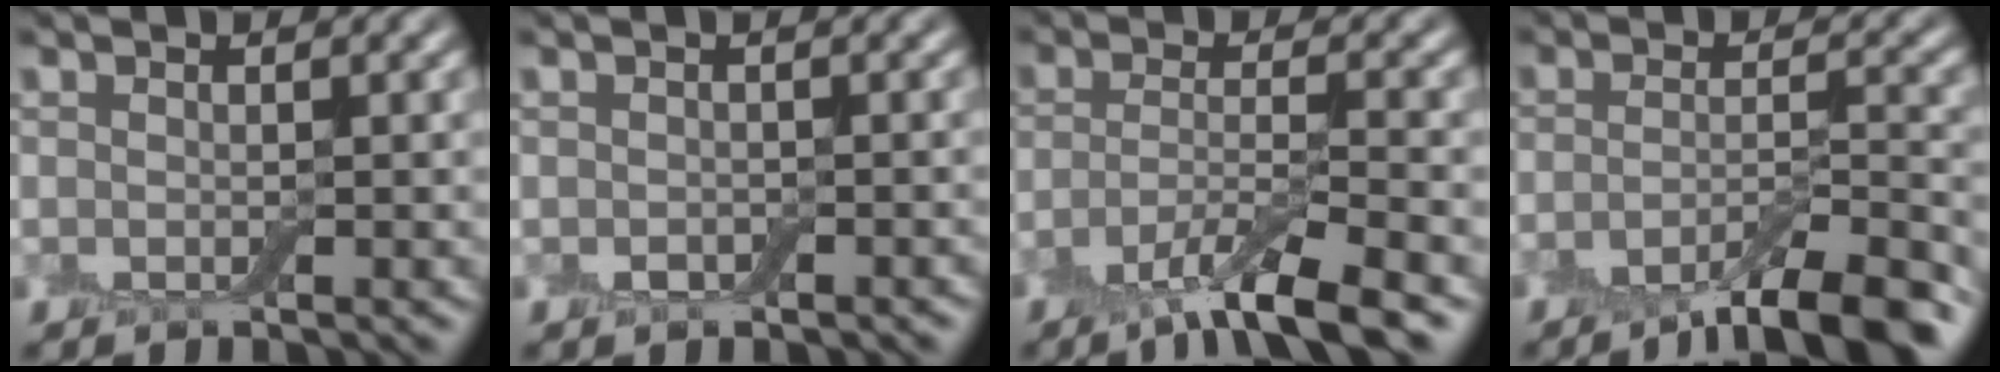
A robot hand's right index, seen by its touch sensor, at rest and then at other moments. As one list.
[{"total": 0.9, "force": [-0.5, 0.6, 0.5], "torque": [-0.010, -0.004, -0.008]}, {"total": 6.2, "force": [-3.7, 1.3, 4.8], "torque": [-0.078, -0.003, -0.074]}, {"total": 7.9, "force": [-5.3, 1.9, 5.6], "torque": [-0.079, 0.000, -0.086]}]